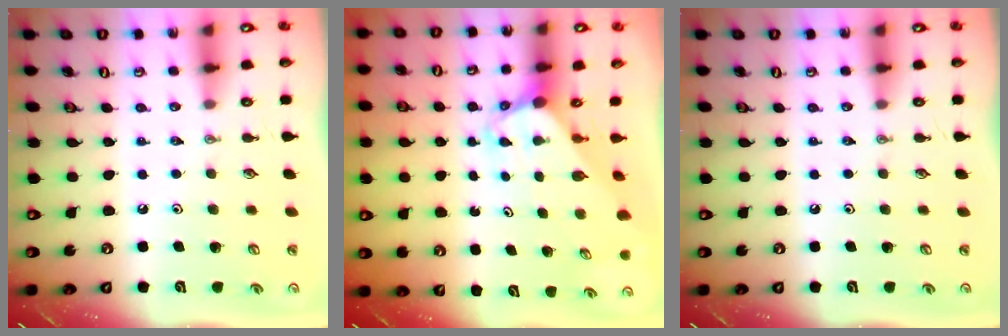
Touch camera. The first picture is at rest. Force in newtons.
{"total": 3.1, "press": 3.1, "slide": 0.2}
{"total": 0.0}